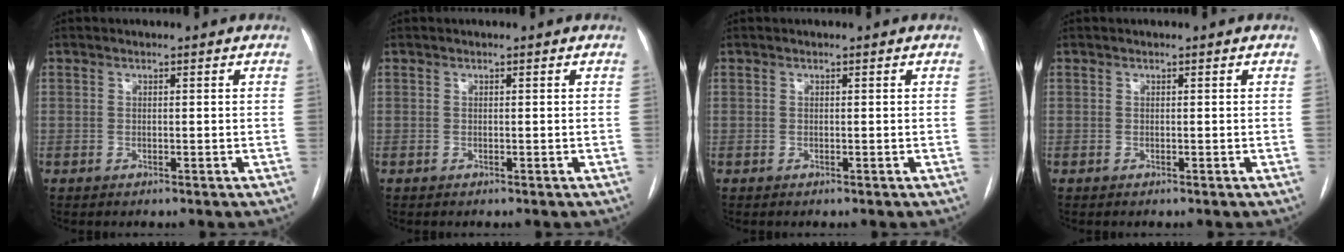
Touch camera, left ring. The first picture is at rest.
{"total": 0.0}
{"total": 0.0}
{"total": 0.0}